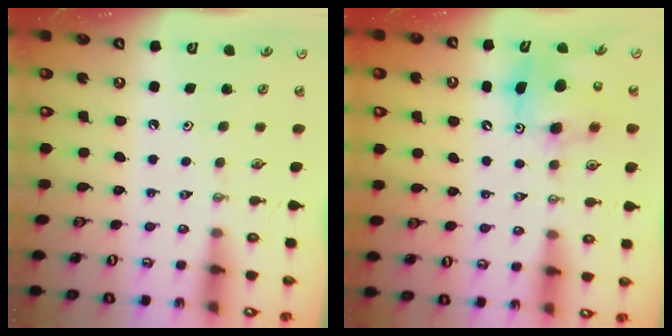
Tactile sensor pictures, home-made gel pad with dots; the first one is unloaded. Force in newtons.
{"total": 8.1, "press": 7.8, "slide": 2.2}